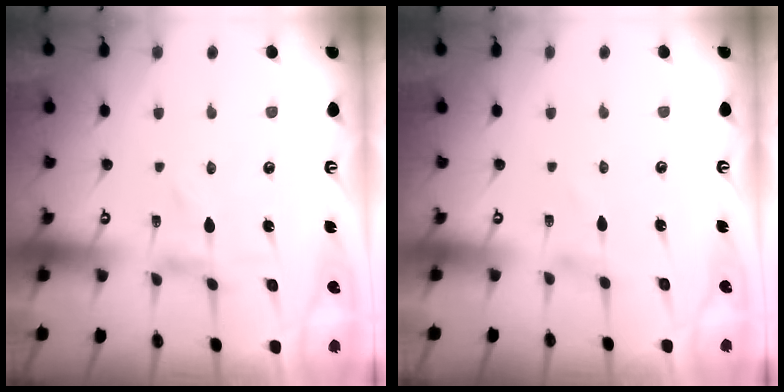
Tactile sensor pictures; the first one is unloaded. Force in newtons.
{"total": 1.2, "press": 1.2, "slide": 0.1}